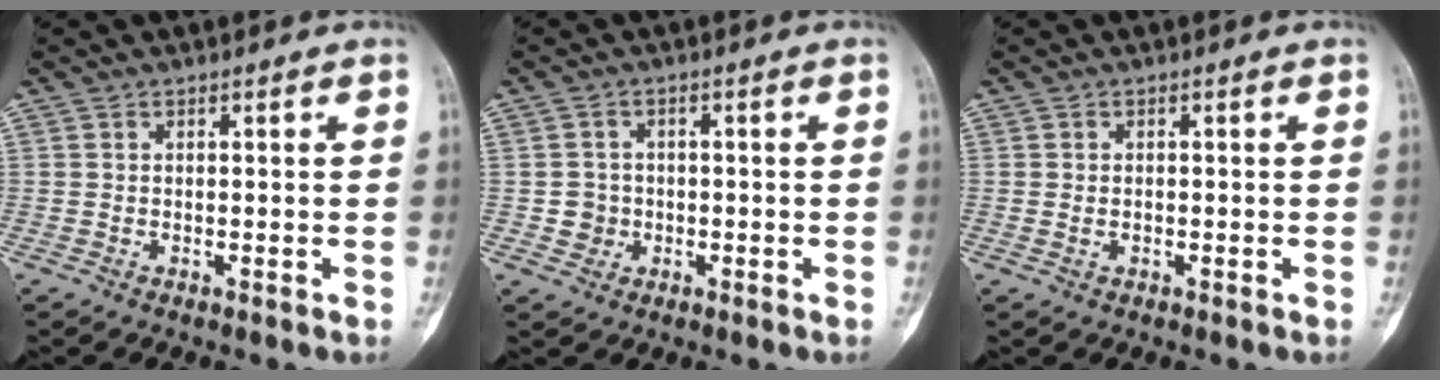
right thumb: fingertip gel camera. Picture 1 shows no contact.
{"total": 2.9, "force": [-0.6, 2.8, 0.4], "torque": [0.012, 0.010, -0.010]}
{"total": 1.0, "force": [-0.1, 0.7, 0.7], "torque": [-0.015, 0.007, 0.001]}